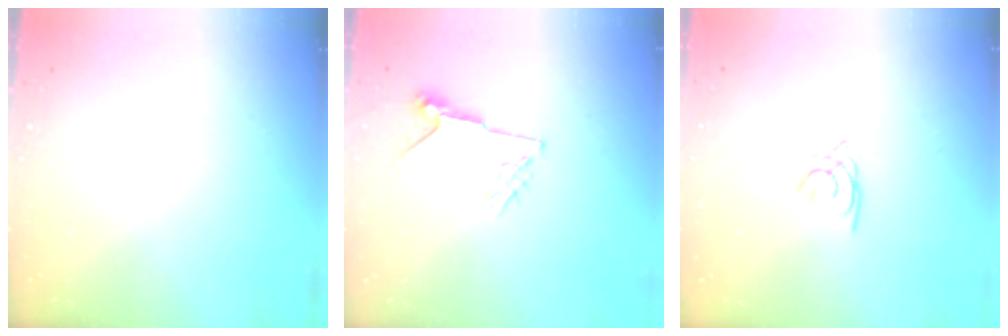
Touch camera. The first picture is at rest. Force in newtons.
{"total": 6.2, "press": 6.2, "slide": 0.6}
{"total": 1.2, "press": 1.1, "slide": 0.3}